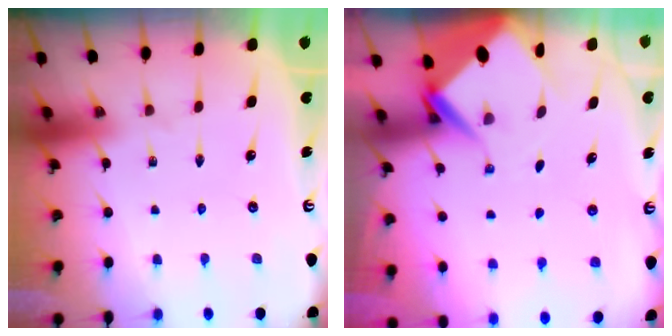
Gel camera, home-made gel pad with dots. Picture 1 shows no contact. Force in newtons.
{"total": 6.1, "press": 6.0, "slide": 0.6}